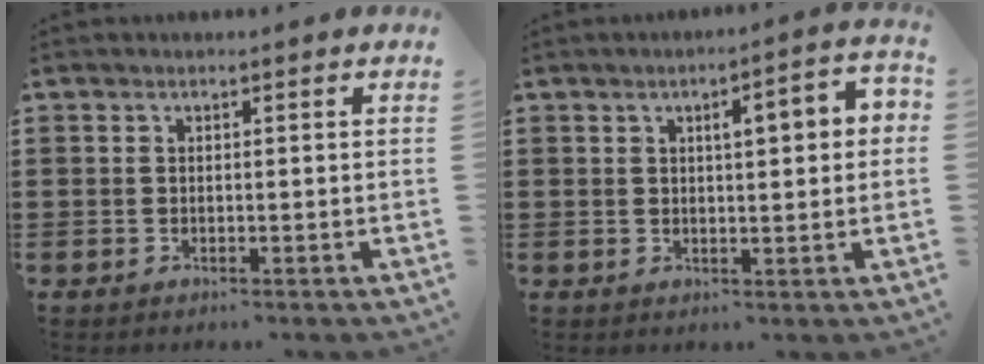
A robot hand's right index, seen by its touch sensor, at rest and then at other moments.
{"total": 4.2, "force": [0.7, 1.1, 4.0], "torque": [-0.059, 0.000, 0.004]}